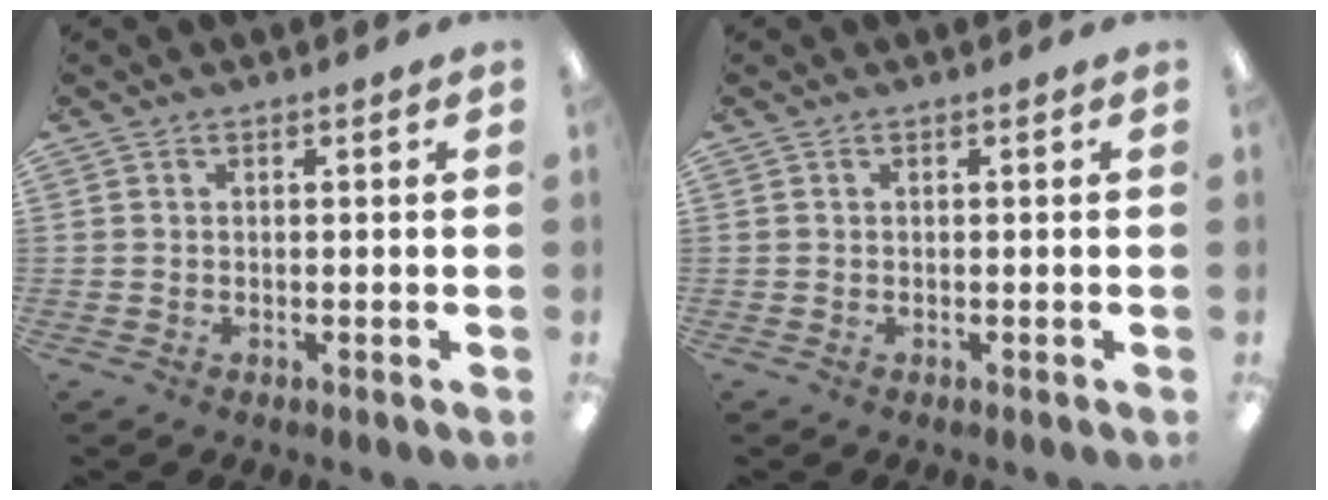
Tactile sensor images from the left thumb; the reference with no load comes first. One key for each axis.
{"total": 0.0}